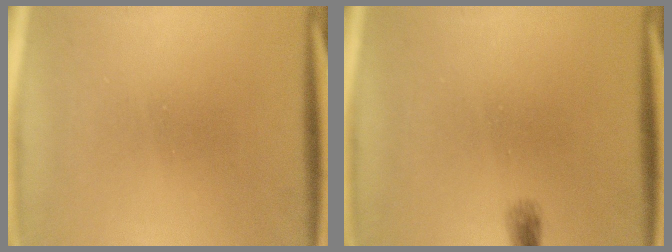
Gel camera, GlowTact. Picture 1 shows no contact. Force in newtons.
{"total": 0.6}